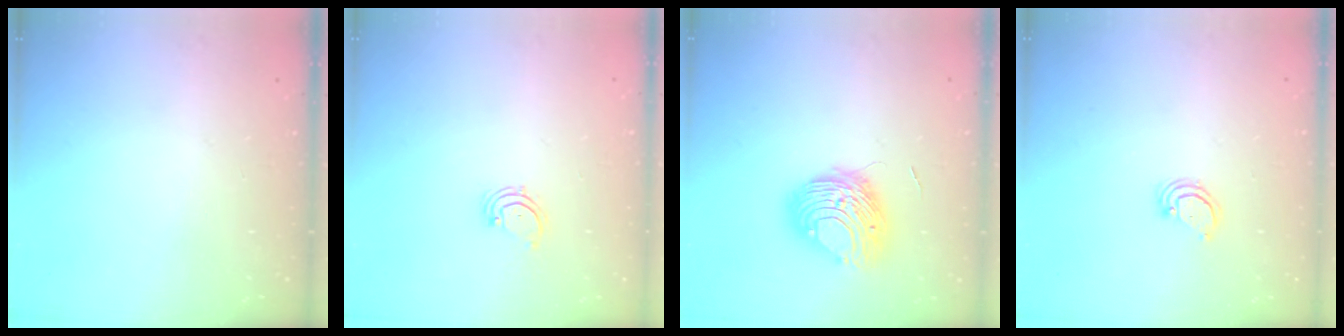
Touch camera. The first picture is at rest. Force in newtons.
{"total": 2.1, "press": 2.1, "slide": 0.3}
{"total": 9.8, "press": 9.7, "slide": 1.2}
{"total": 2.6, "press": 2.6, "slide": 0.2}